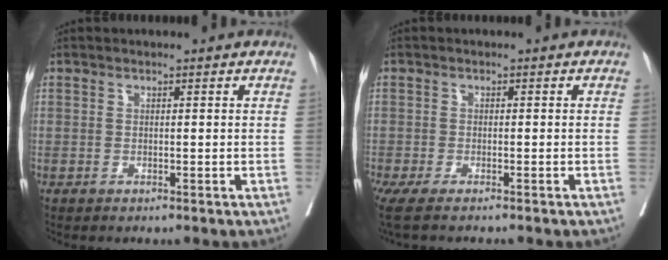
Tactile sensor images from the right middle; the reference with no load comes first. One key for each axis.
{"total": 6.9, "fx": -5.7, "fy": -0.1, "fz": 3.9, "tx": -0.052, "ty": -0.009, "tz": -0.091}